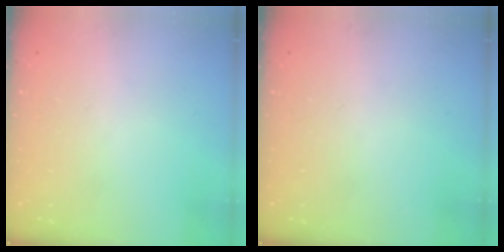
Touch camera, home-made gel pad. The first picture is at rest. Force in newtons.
{"total": 0.0}